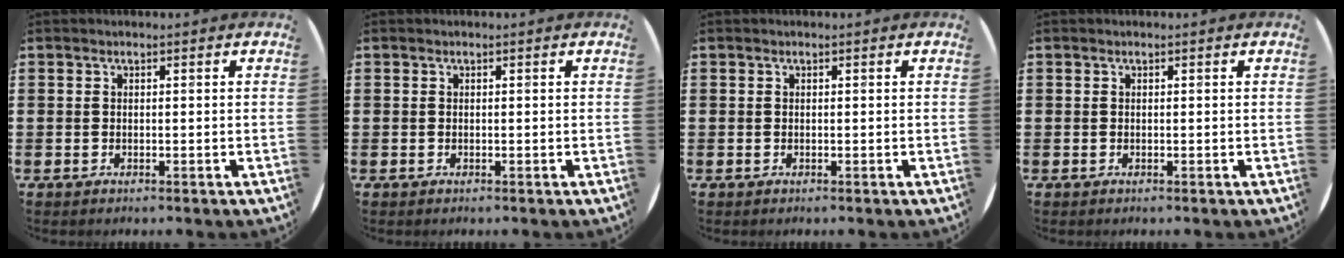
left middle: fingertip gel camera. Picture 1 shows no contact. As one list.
[{"total": 0.0}, {"total": 0.0}, {"total": 0.0}]